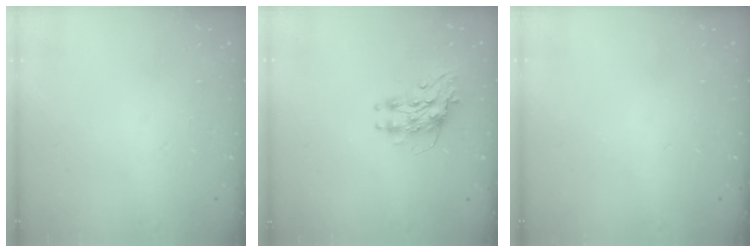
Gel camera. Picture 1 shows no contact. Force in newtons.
{"total": 8.1, "press": 8.1, "slide": 0.2}
{"total": 0.0}